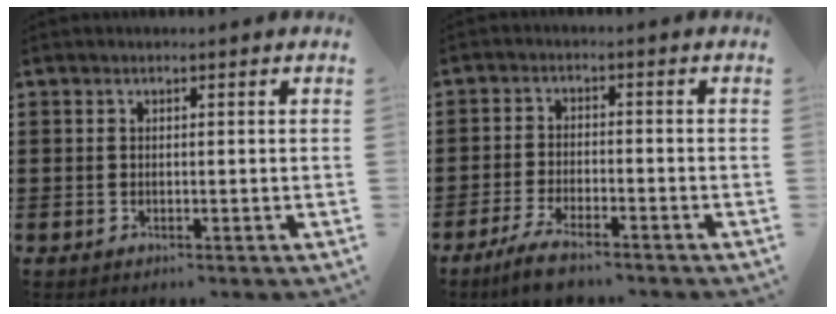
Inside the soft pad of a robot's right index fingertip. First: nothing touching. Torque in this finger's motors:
{"motor_torque": [0.98, 0.99, 0.37, 0.08]}